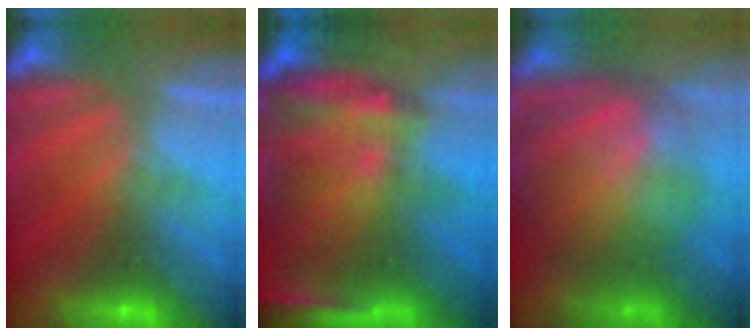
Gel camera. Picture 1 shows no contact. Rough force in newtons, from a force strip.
{"total": 10.9}
{"total": 7.2}